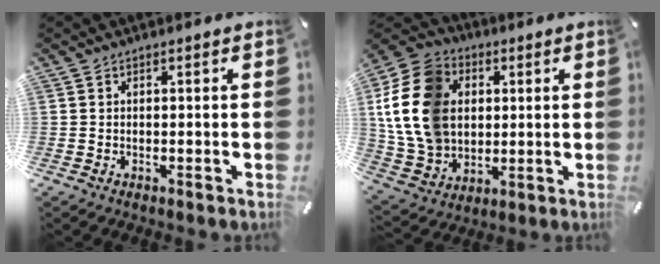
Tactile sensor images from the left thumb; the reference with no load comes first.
{"total": 17.5, "force": [2.5, 14.3, 9.7], "torque": [-0.234, 0.003, 0.046]}